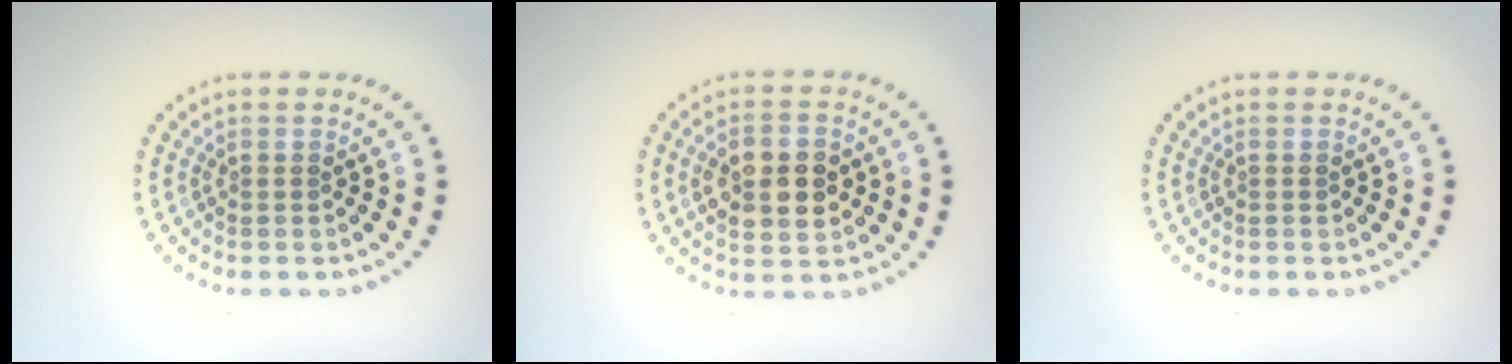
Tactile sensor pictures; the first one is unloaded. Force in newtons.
{"total": 4.8, "press": 4.8, "slide": 0.2}
{"total": 0.0}